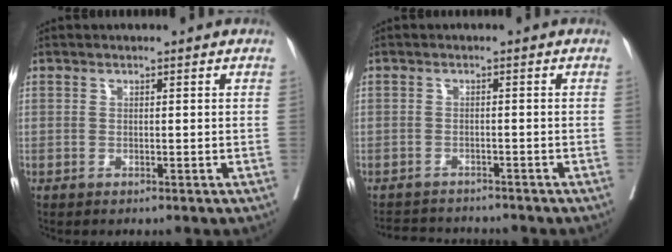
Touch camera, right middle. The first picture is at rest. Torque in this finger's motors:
{"motor_torque": [-0.09, -0.24, -0.22, -0.06]}